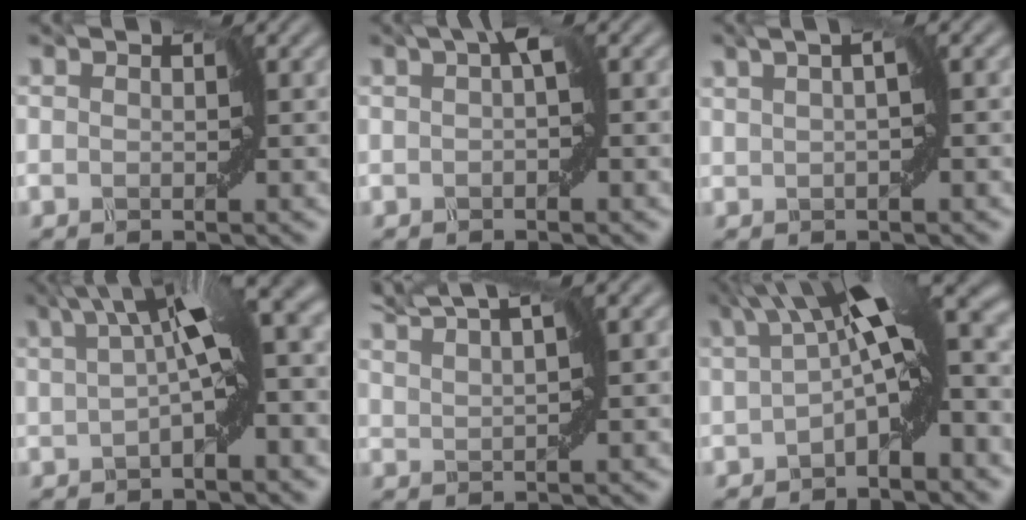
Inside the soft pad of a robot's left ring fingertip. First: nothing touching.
{"total": 1.6, "force": [-0.1, 0.5, 1.6], "torque": [-0.031, 0.003, -0.002]}
{"total": 1.2, "force": [0.3, -0.5, 1.0], "torque": [-0.030, 0.000, 0.010]}
{"total": 6.1, "force": [0.6, 0.8, 6.1], "torque": [-0.105, 0.016, 0.006]}
{"total": 3.6, "force": [3.1, -0.6, 1.7], "torque": [-0.045, 0.016, 0.069]}
{"total": 7.5, "force": [0.2, 1.7, 7.3], "torque": [-0.127, 0.013, -0.007]}